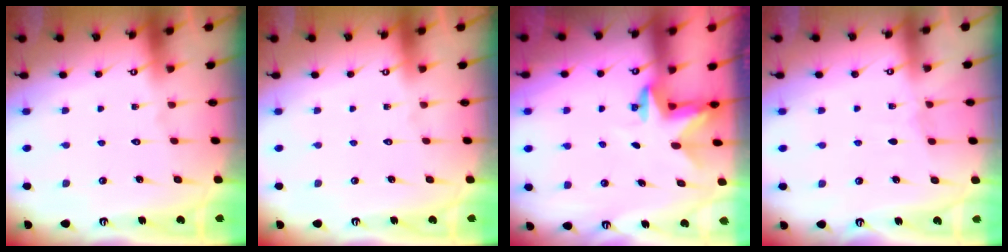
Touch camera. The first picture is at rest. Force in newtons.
{"total": 0.0}
{"total": 2.5, "press": 2.5, "slide": 0.4}
{"total": 2.0, "press": 2.0, "slide": 0.3}